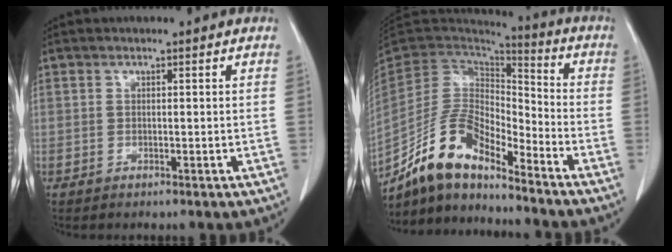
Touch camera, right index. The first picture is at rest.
{"total": 12.9, "force": [-10.9, 3.7, 5.7], "torque": [-0.108, 0.025, -0.206]}